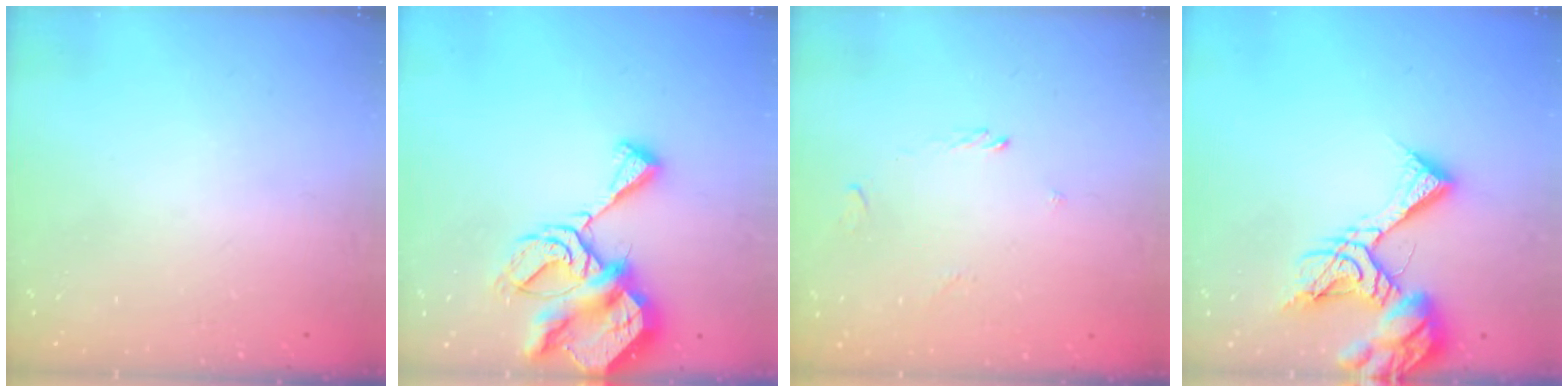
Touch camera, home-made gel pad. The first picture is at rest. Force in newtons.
{"total": 11.1, "press": 11.0, "slide": 1.2}
{"total": 1.4, "press": 1.3, "slide": 0.4}
{"total": 14.0, "press": 14.0, "slide": 1.5}